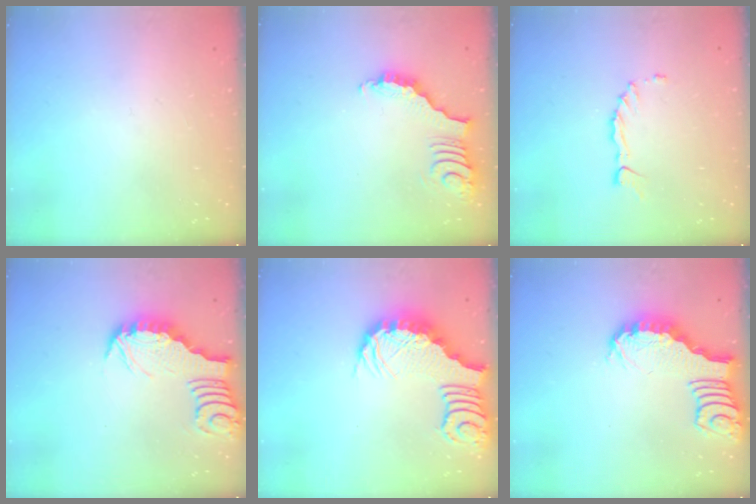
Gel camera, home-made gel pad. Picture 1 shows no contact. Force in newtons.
{"total": 3.9, "press": 3.8, "slide": 0.7}
{"total": 1.3, "press": 1.3, "slide": 0.1}
{"total": 3.0, "press": 2.9, "slide": 0.3}
{"total": 3.0, "press": 2.9, "slide": 0.7}
{"total": 2.7, "press": 2.7, "slide": 0.4}